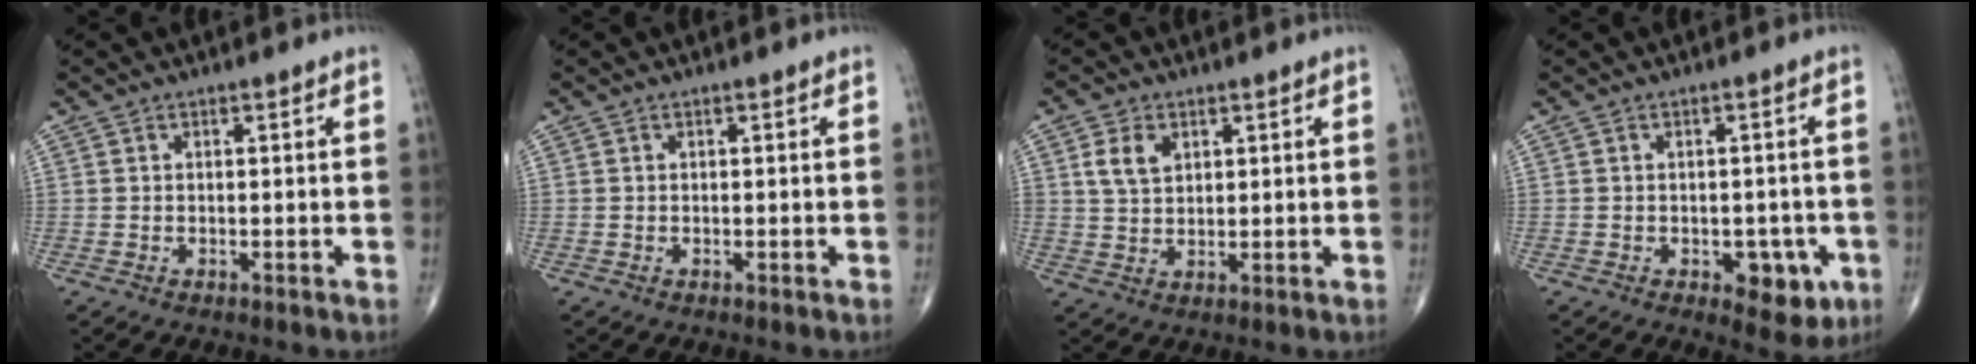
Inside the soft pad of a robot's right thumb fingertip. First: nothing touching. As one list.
[{"total": 0.0}, {"total": 5.3, "force": [2.1, 3.5, 3.4], "torque": [-0.052, -0.006, 0.042]}, {"total": 7.1, "force": [-2.6, 4.0, 5.2], "torque": [-0.033, 0.006, -0.025]}]